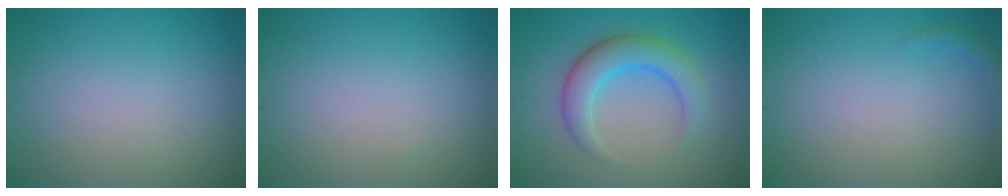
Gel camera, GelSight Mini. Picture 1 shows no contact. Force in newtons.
{"total": 0.0}
{"total": 4.1, "press": 4.1, "slide": 0.1}
{"total": 0.9, "press": 0.9, "slide": 0.1}